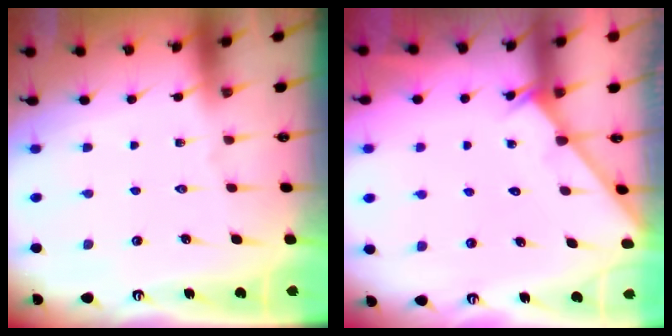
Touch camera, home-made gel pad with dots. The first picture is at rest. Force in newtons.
{"total": 1.2, "press": 1.2, "slide": 0.0}